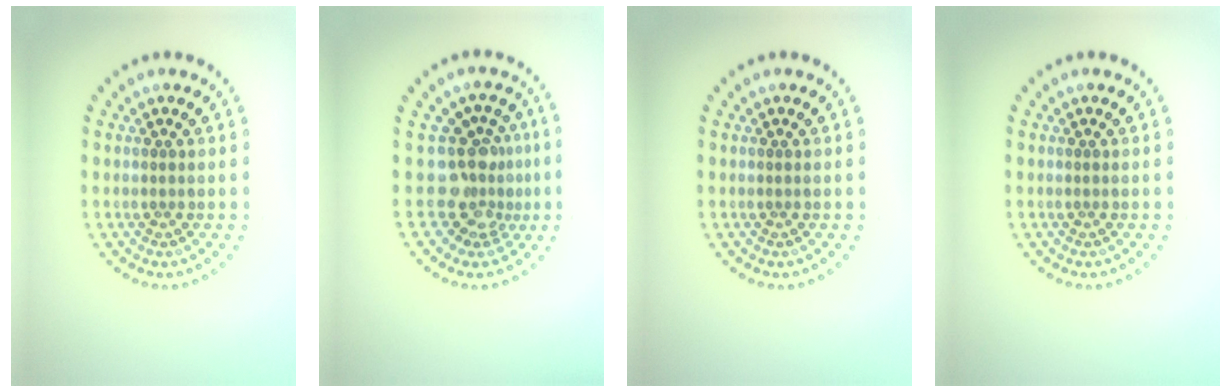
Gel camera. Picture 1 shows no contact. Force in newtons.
{"total": 3.6, "press": 2.4, "slide": 2.6}
{"total": 0.0}
{"total": 0.0}